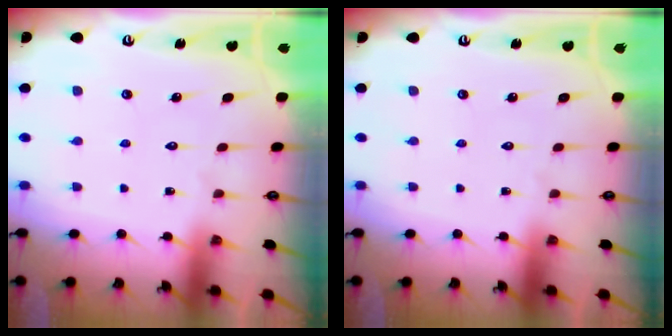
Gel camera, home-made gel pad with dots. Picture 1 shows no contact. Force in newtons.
{"total": 0.0}